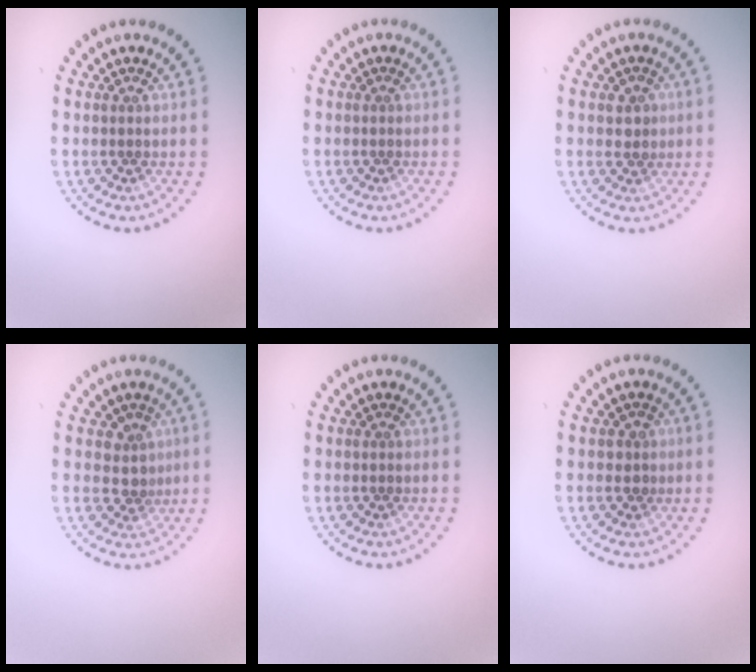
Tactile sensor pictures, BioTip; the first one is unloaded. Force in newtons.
{"total": 0.0}
{"total": 1.6, "press": 1.5, "slide": 0.5}
{"total": 2.3, "press": 1.7, "slide": 1.5}
{"total": 0.0}
{"total": 1.1, "press": 1.0, "slide": 0.4}